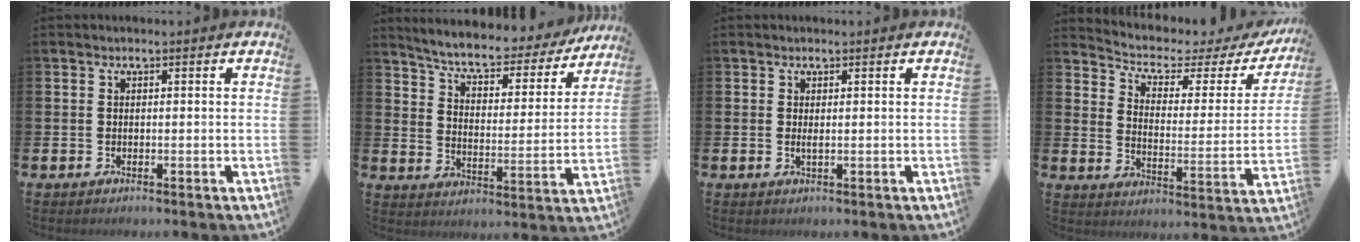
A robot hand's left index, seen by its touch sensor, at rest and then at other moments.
{"total": 6.5, "force": [6.0, 1.3, 2.2], "torque": [-0.066, -0.049, 0.095]}
{"total": 0.6, "force": [0.2, 0.1, 0.6], "torque": [-0.007, -0.002, 0.003]}
{"total": 4.0, "force": [3.4, 1.5, 1.4], "torque": [-0.056, -0.027, 0.047]}